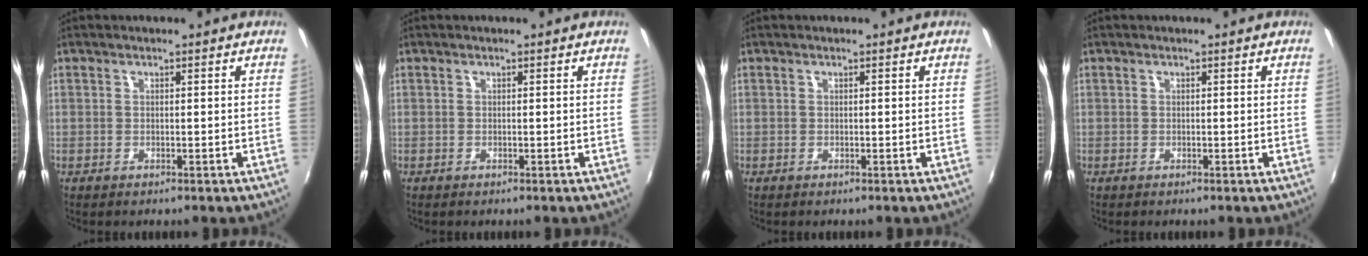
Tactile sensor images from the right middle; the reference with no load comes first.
{"total": 0.0}
{"total": 0.0}
{"total": 0.0}